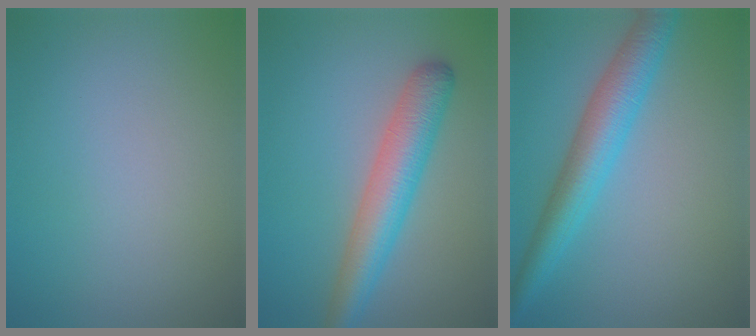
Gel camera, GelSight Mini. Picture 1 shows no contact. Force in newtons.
{"total": 5.5, "press": 5.5, "slide": 0.1}
{"total": 5.4, "press": 5.4, "slide": 0.1}